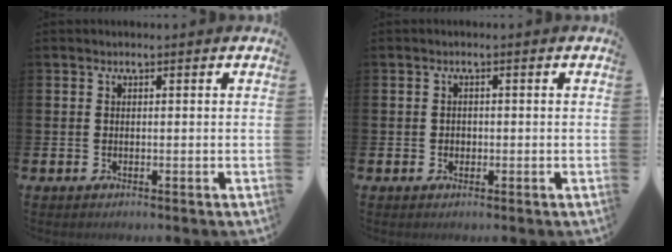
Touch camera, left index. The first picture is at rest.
{"total": 0.9, "force": [-0.2, 0.9, 0.2], "torque": [-0.003, 0.006, -0.007]}